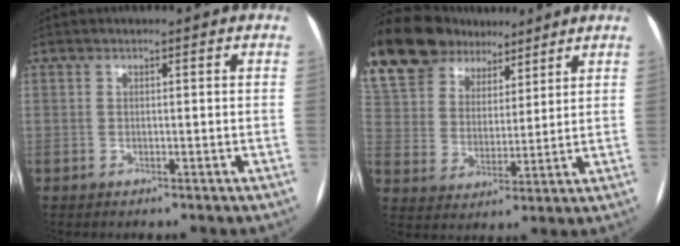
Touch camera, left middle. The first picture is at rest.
{"total": 22.3, "force": [16.5, 12.4, 8.4], "torque": [-0.223, 0.056, 0.306]}